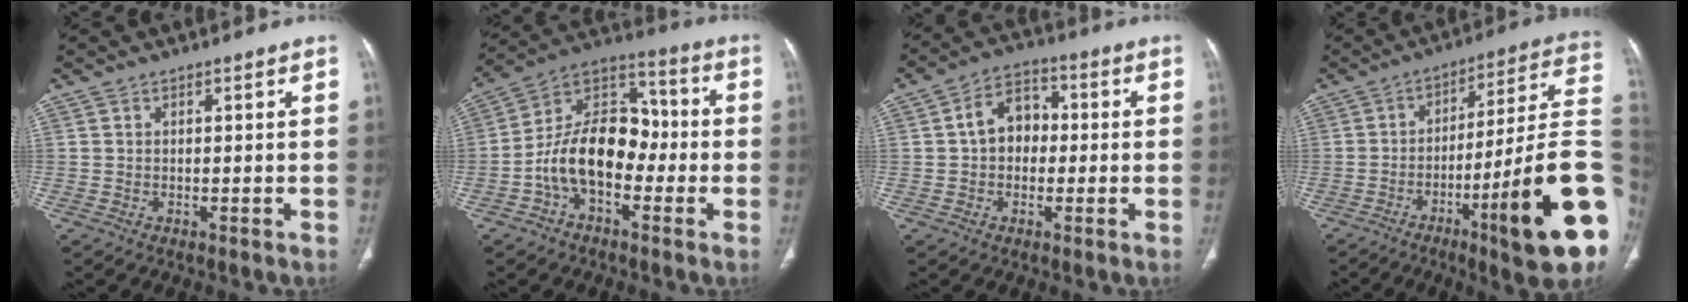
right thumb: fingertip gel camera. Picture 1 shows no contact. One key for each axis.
{"total": 15.2, "fx": -3.7, "fy": 9.6, "fz": 11.2, "tx": -0.172, "ty": 0.055, "tz": -0.076}
{"total": 8.0, "fx": 0.2, "fy": 6.1, "fz": 5.2, "tx": -0.056, "ty": 0.021, "tz": -0.007}
{"total": 24.7, "fx": -7.7, "fy": 3.1, "fz": 23.2, "tx": -0.275, "ty": 0.024, "tz": -0.112}